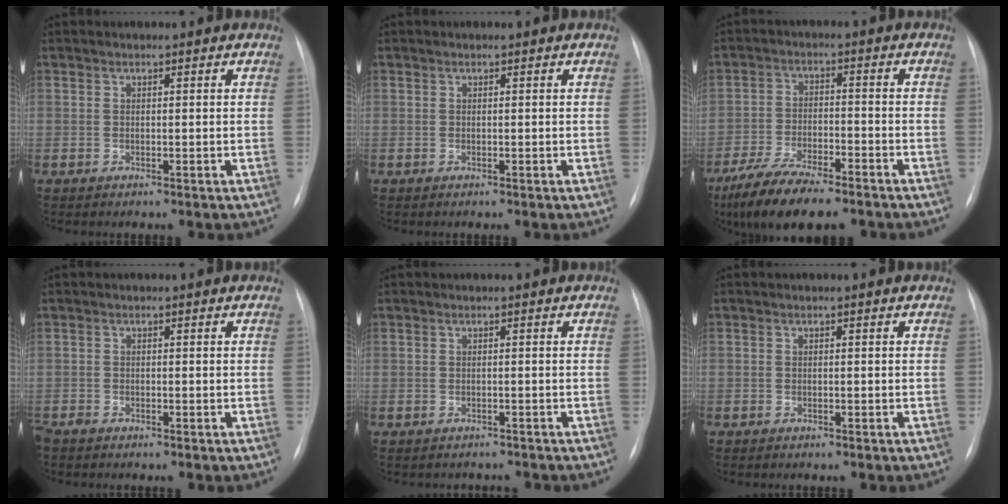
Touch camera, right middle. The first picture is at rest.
{"total": 0.0}
{"total": 12.0, "force": [-9.2, 2.9, 7.2], "torque": [-0.130, -0.023, -0.157]}
{"total": 1.9, "force": [-1.6, 0.6, 0.9], "torque": [-0.019, -0.003, -0.028]}
{"total": 2.7, "force": [-2.5, 1.0, -0.1], "torque": [0.004, 0.002, -0.030]}
{"total": 0.5, "force": [-0.4, 0.4, 0.0], "torque": [-0.005, 0.003, -0.006]}